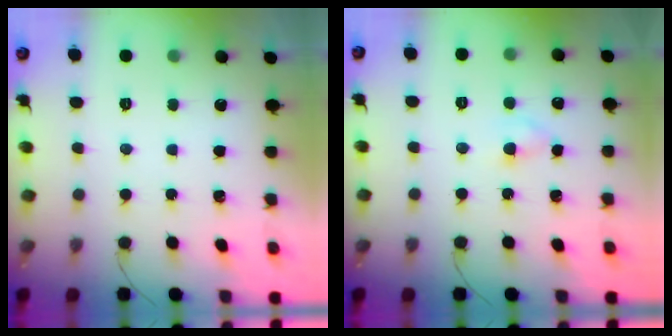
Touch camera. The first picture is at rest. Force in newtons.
{"total": 1.9, "press": 1.7, "slide": 0.8}